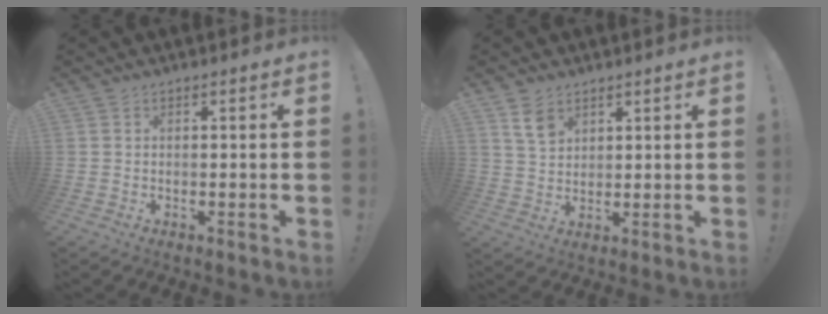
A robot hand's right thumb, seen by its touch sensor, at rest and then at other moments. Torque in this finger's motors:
{"motor_torque": [0.45, 1.05, 0.20, 0.28, 0.00]}